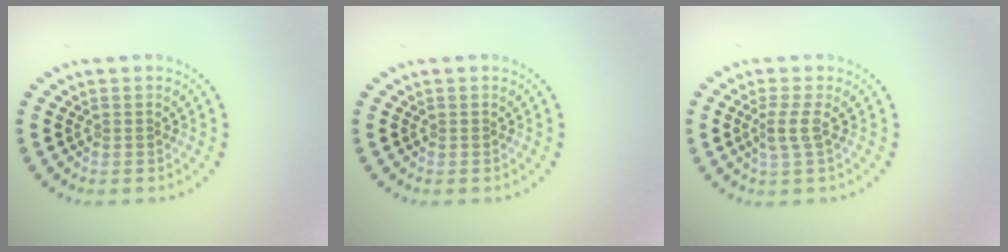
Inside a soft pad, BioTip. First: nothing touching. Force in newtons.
{"total": 0.0}
{"total": 1.9, "press": 1.3, "slide": 1.3}